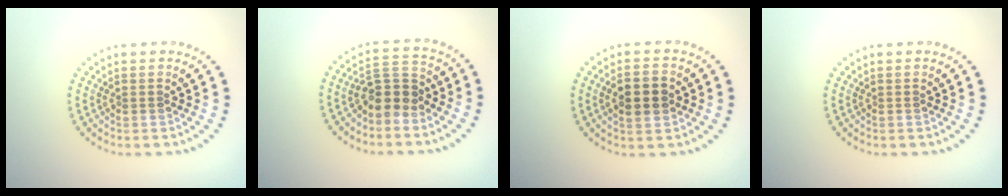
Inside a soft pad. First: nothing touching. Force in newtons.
{"total": 3.7, "press": 3.4, "slide": 1.6}
{"total": 3.6, "press": 3.6, "slide": 0.2}
{"total": 0.0}